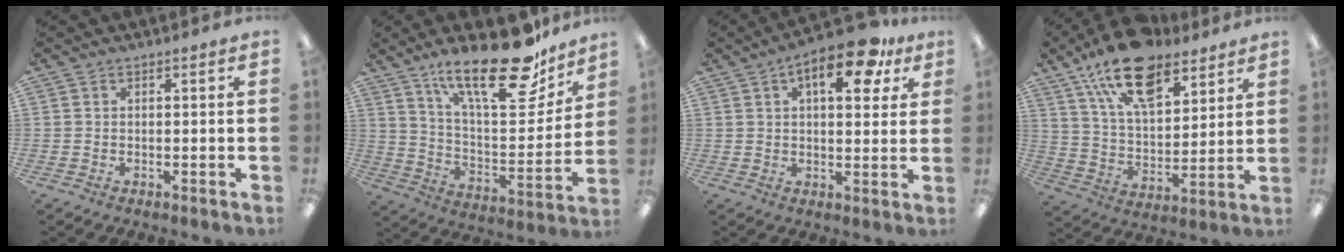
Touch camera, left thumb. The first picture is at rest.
{"total": 24.5, "force": [17.8, 8.1, 14.8], "torque": [-0.220, -0.113, 0.294]}
{"total": 13.1, "force": [6.7, 5.6, 9.8], "torque": [-0.126, -0.023, 0.105]}
{"total": 18.6, "force": [12.9, 8.7, 10.2], "torque": [-0.183, -0.057, 0.229]}